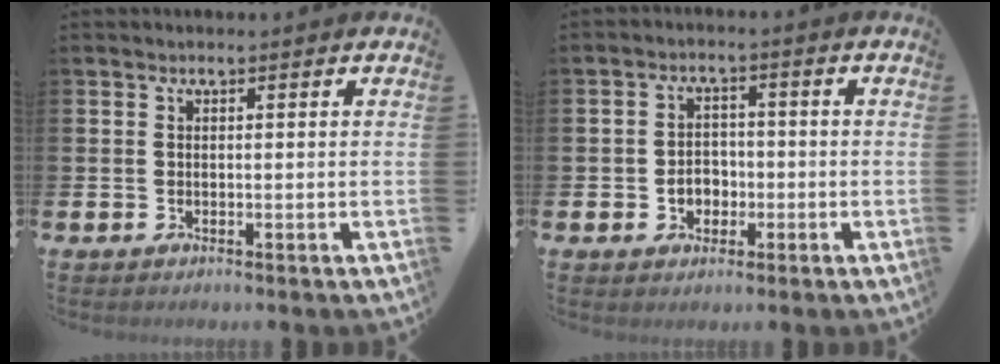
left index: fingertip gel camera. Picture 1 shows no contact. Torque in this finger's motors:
{"motor_torque": [0.37, 0.22, 0.07, 0.06]}